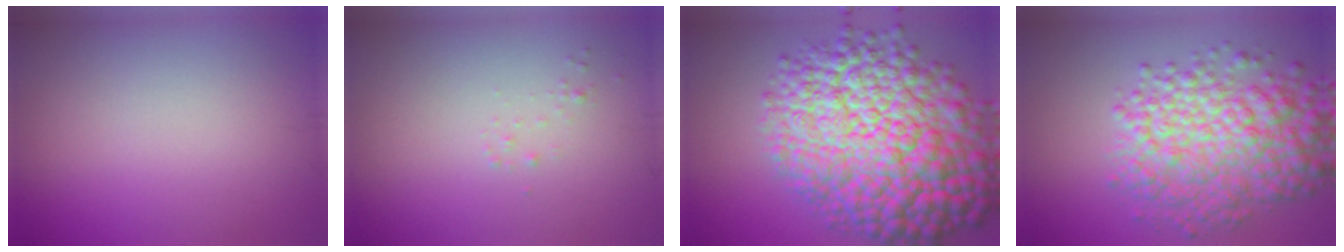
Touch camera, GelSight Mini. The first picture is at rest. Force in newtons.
{"total": 0.5, "press": 0.5, "slide": 0.0}
{"total": 15.3, "press": 15.2, "slide": 0.3}
{"total": 7.7, "press": 7.7, "slide": 0.2}